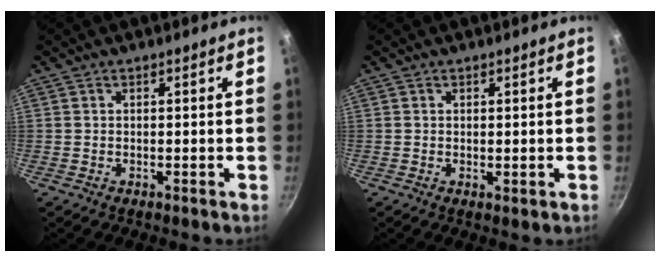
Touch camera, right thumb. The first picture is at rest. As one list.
[{"total": 0.7, "force": [0.1, 0.2, 0.6], "torque": [-0.009, -0.004, 0.001]}]